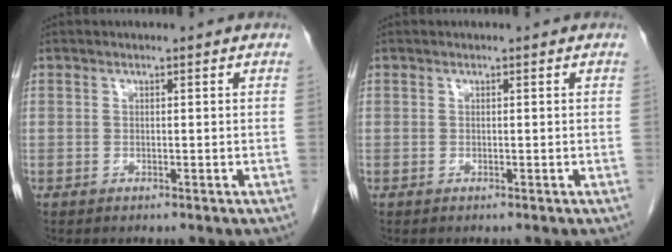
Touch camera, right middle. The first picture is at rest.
{"total": 0.0}